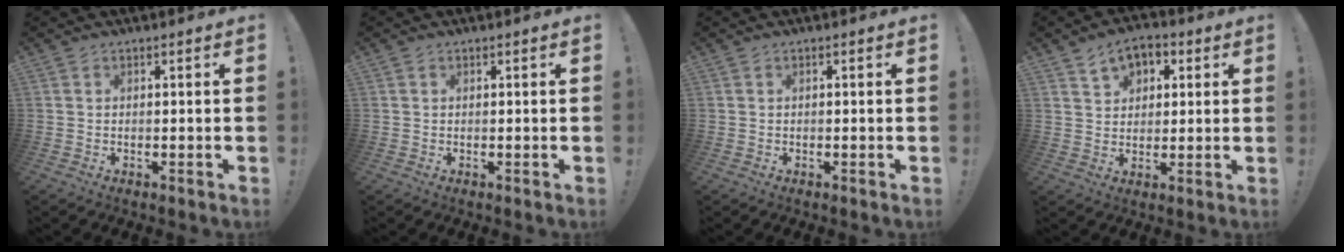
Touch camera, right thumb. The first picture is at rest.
{"total": 0.0}
{"total": 0.0}
{"total": 7.5, "force": [3.7, 5.4, 3.7], "torque": [-0.049, -0.013, 0.067]}